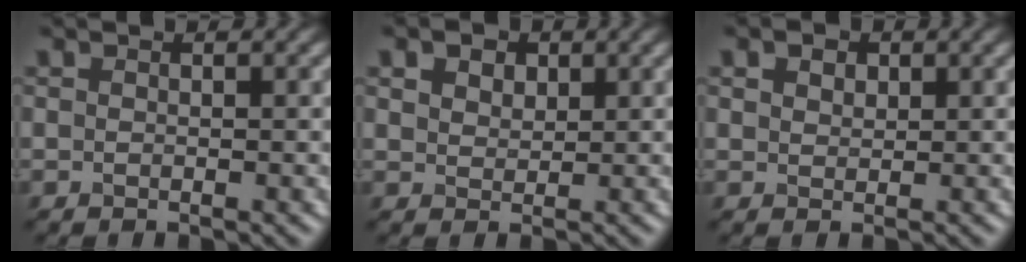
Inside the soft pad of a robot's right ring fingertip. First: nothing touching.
{"total": 4.3, "force": [2.5, 2.6, 2.2], "torque": [-0.046, 0.018, 0.030]}
{"total": 2.6, "force": [1.6, 1.6, 1.3], "torque": [-0.021, 0.012, 0.011]}